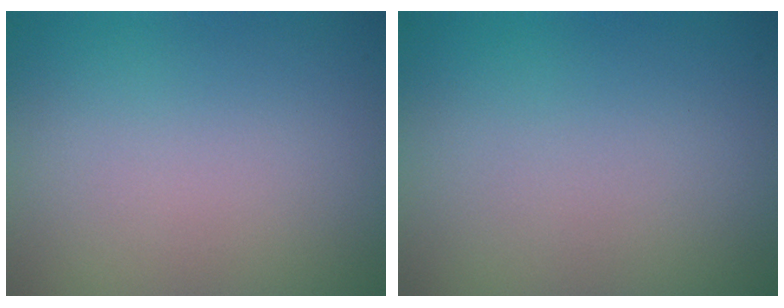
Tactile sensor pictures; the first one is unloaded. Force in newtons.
{"total": 0.0}